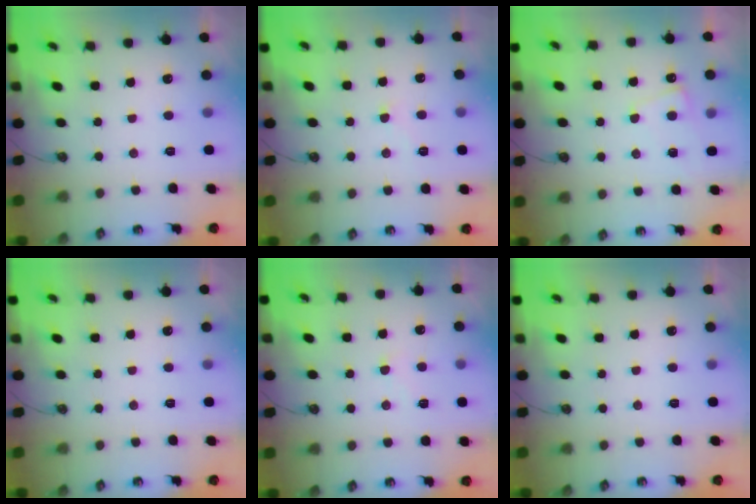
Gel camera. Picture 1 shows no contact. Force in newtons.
{"total": 0.5, "press": 0.2, "slide": 0.5}
{"total": 2.4, "press": 2.4, "slide": 0.4}
{"total": 0.0}
{"total": 3.1, "press": 3.1, "slide": 0.5}
{"total": 0.0}